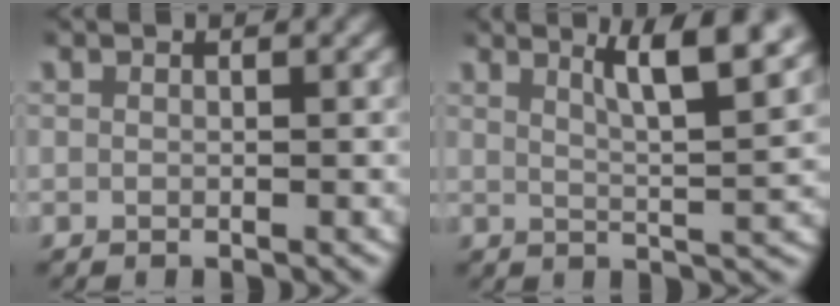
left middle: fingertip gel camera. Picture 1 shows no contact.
{"total": 6.2, "force": [3.3, 1.7, 4.9], "torque": [-0.069, -0.003, 0.049]}